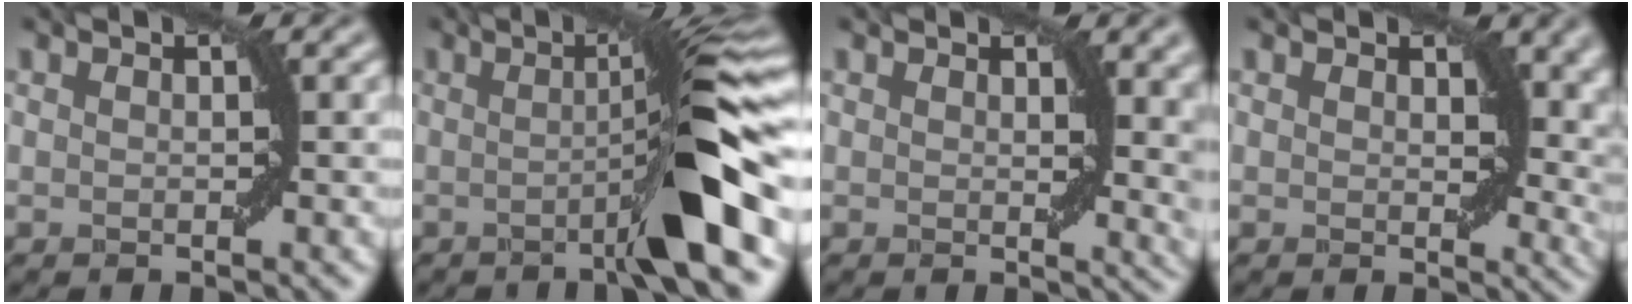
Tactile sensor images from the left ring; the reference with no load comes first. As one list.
[{"total": 8.0, "force": [-1.3, 0.8, 7.9], "torque": [-0.103, 0.010, -0.030]}, {"total": 4.6, "force": [1.7, 1.9, 3.8], "torque": [-0.039, -0.011, 0.033]}, {"total": 4.8, "force": [1.7, 2.9, 3.4], "torque": [-0.034, -0.011, 0.025]}]